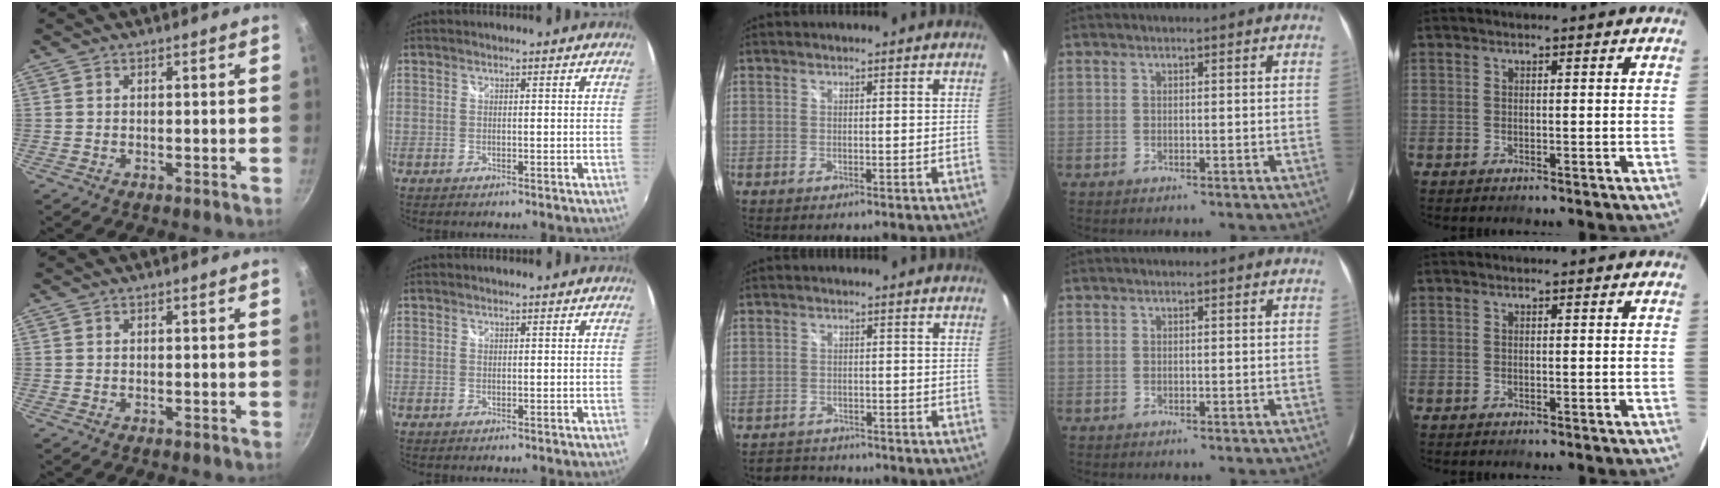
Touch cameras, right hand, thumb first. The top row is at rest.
{"middle": {"total": 3.7, "force": [-3.4, 1.5, -0.2], "torque": [-0.008, 0.010, -0.058]}}